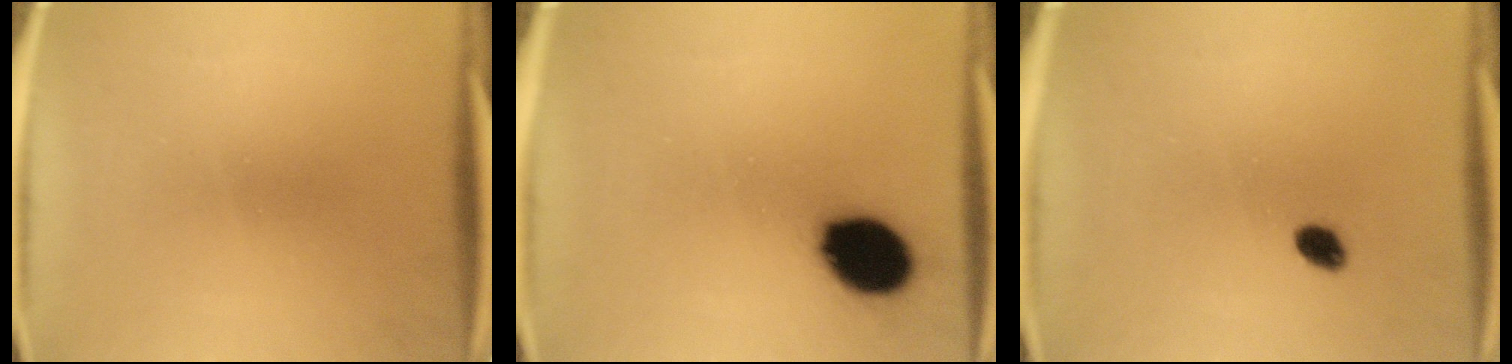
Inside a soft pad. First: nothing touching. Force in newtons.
{"total": 12.9}
{"total": 2.4}